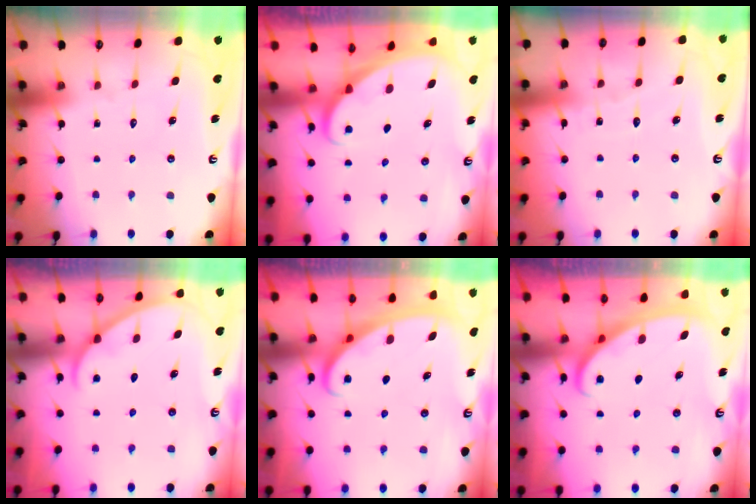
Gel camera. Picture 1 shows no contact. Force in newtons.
{"total": 1.9, "press": 1.9, "slide": 0.1}
{"total": 2.9, "press": 2.9, "slide": 0.3}
{"total": 2.0, "press": 2.0, "slide": 0.3}
{"total": 2.7, "press": 2.7, "slide": 0.4}
{"total": 2.8, "press": 2.8, "slide": 0.3}